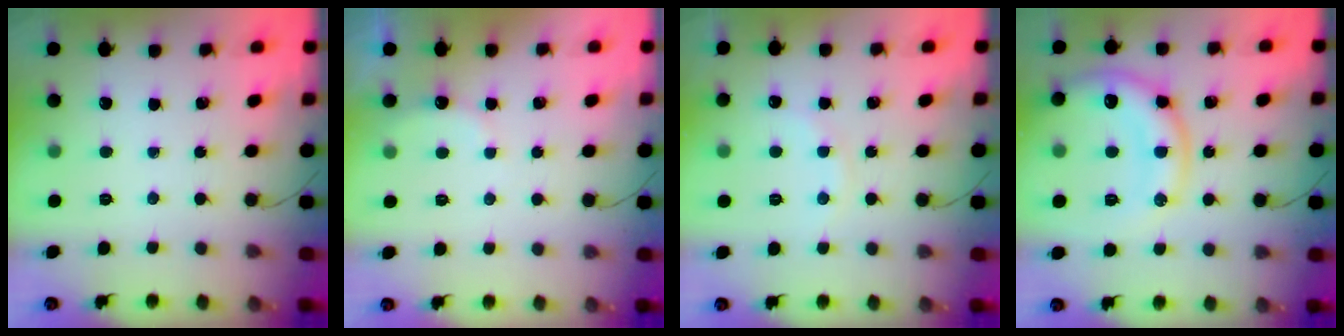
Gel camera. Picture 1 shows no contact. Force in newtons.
{"total": 6.8, "press": 6.7, "slide": 1.1}
{"total": 7.6, "press": 7.4, "slide": 1.7}
{"total": 16.9, "press": 16.8, "slide": 1.9}